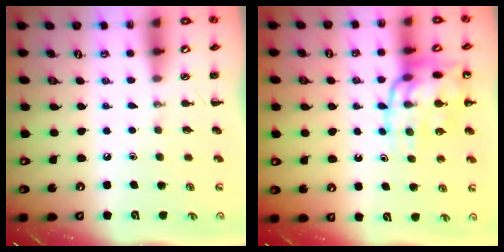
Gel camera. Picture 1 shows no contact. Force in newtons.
{"total": 15.2, "press": 15.1, "slide": 1.8}